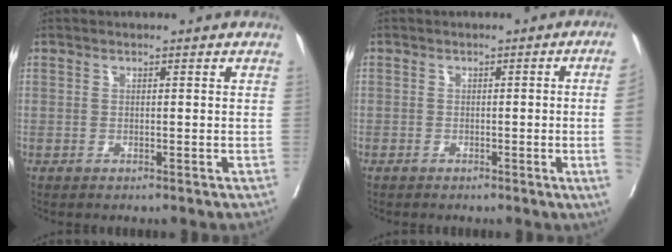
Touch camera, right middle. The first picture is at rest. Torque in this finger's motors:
{"motor_torque": [1.07, -1.08, -0.51, -0.21]}